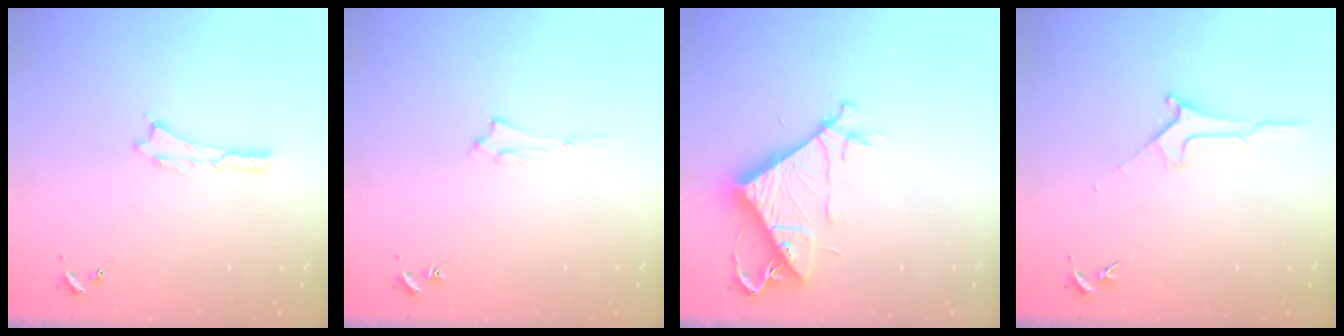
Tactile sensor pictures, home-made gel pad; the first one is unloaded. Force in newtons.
{"total": 1.5, "press": 1.5, "slide": 0.2}
{"total": 9.5, "press": 9.5, "slide": 0.4}
{"total": 1.8, "press": 1.7, "slide": 0.2}